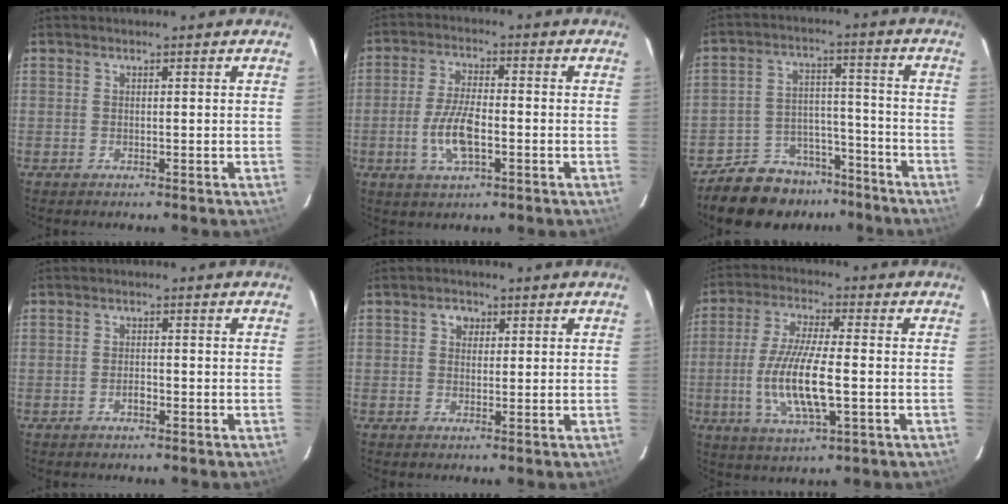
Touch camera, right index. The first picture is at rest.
{"total": 8.4, "force": [-2.4, 3.3, 7.3], "torque": [-0.151, -0.001, -0.045]}
{"total": 9.4, "force": [-7.8, 5.2, 0.9], "torque": [-0.027, 0.035, -0.107]}
{"total": 1.5, "force": [-0.8, 0.8, 0.9], "torque": [-0.018, 0.003, -0.015]}
{"total": 2.3, "force": [0.7, 2.0, 0.7], "torque": [-0.009, 0.010, 0.011]}
{"total": 12.6, "force": [-2.4, 3.1, 12.0], "torque": [-0.243, -0.011, -0.045]}